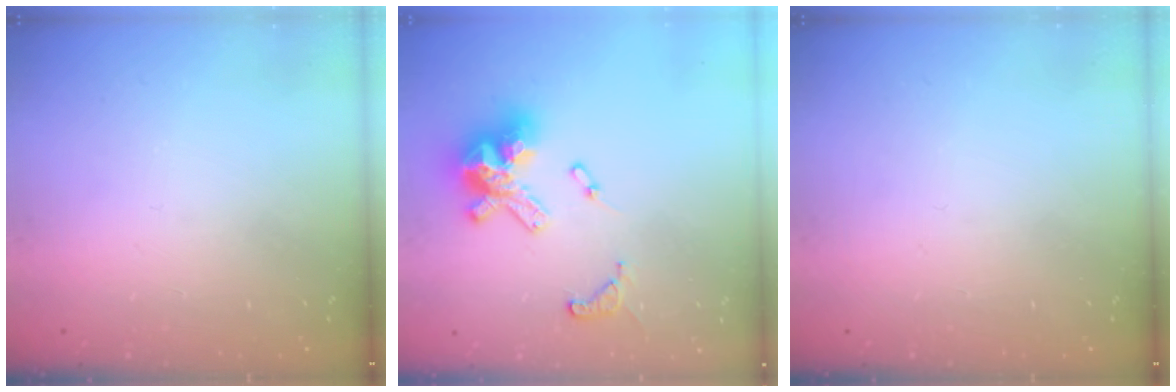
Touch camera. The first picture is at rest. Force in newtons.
{"total": 15.0, "press": 14.9, "slide": 1.9}
{"total": 0.0}